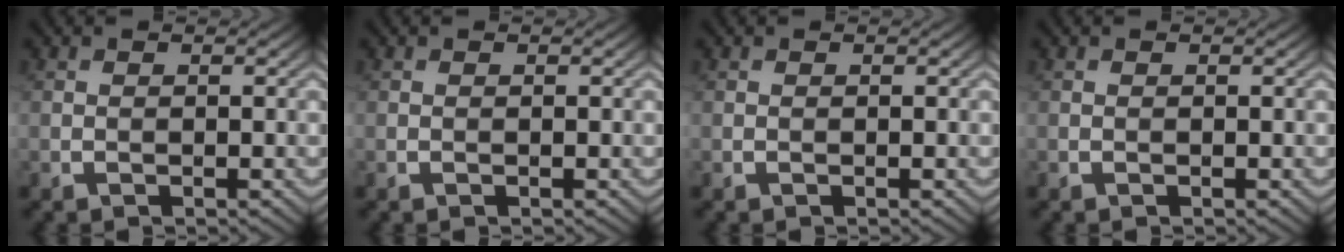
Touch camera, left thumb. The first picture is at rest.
{"total": 0.0}
{"total": 0.0}
{"total": 0.0}